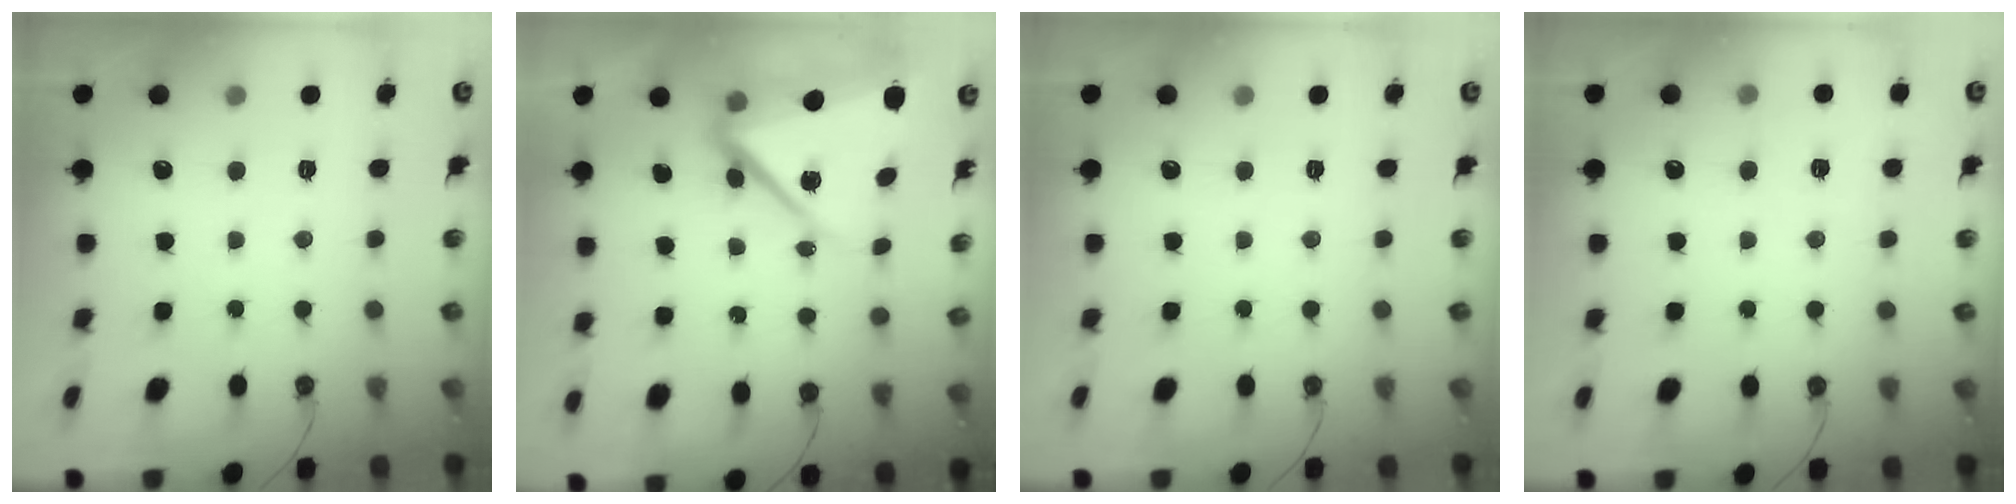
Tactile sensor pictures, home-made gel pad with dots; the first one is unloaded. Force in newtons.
{"total": 12.0, "press": 11.7, "slide": 2.8}
{"total": 0.0}
{"total": 5.0, "press": 4.2, "slide": 2.6}